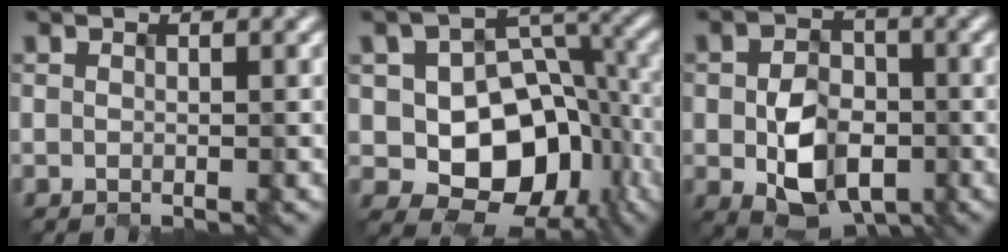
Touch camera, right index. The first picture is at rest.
{"total": 10.8, "force": [-2.6, 7.7, 7.2], "torque": [-0.101, -0.004, -0.030]}
{"total": 7.1, "force": [-2.0, 4.9, 4.7], "torque": [-0.098, -0.019, -0.021]}